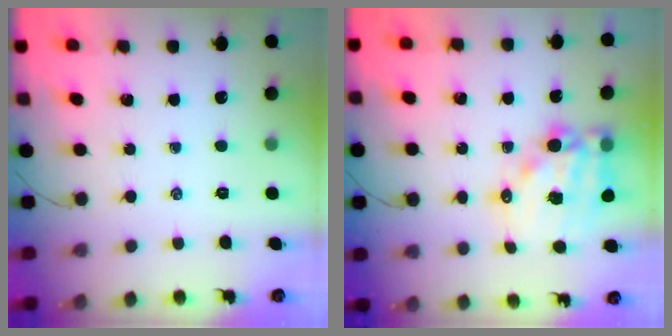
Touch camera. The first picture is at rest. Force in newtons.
{"total": 15.5, "press": 15.1, "slide": 3.7}